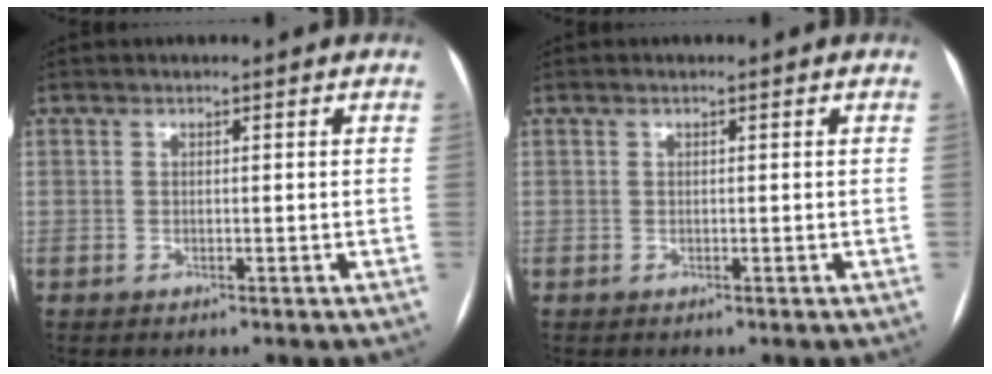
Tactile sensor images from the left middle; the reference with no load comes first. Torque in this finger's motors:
{"motor_torque": [-0.13, 0.01, -0.06, -0.04]}